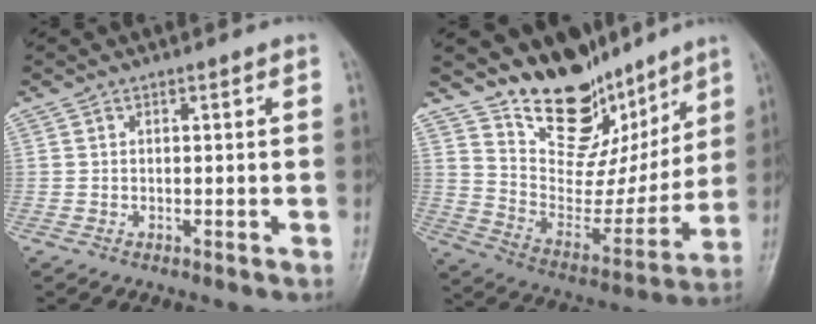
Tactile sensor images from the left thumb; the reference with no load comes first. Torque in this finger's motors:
{"motor_torque": [1.94, 1.45, 1.12, -1.00, 0.03]}